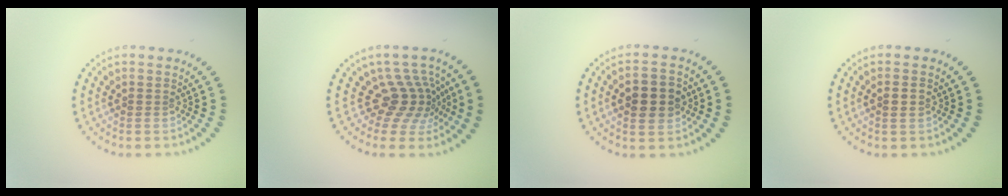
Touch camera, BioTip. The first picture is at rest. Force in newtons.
{"total": 4.1, "press": 2.9, "slide": 2.9}
{"total": 3.7, "press": 3.7, "slide": 0.3}
{"total": 1.0, "press": 0.9, "slide": 0.1}